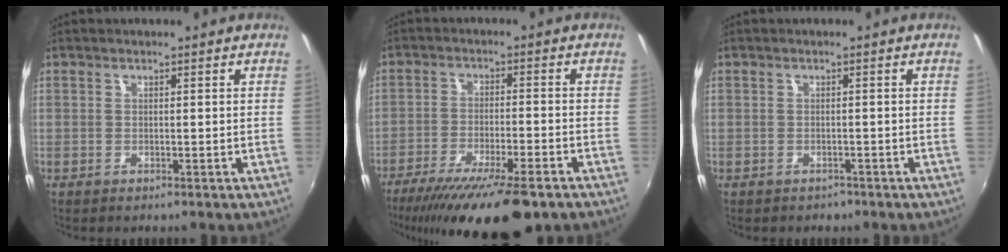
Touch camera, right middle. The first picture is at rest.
{"total": 16.8, "force": [-12.6, 2.7, 10.7], "torque": [-0.202, -0.046, -0.199]}
{"total": 1.6, "force": [-1.2, 1.0, 0.3], "torque": [-0.010, -0.002, -0.014]}